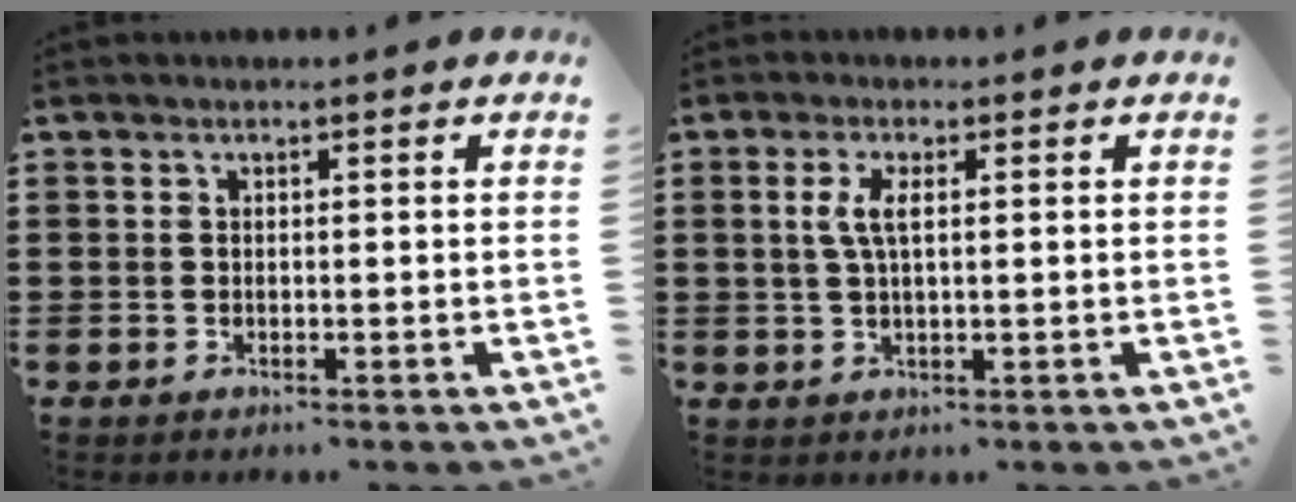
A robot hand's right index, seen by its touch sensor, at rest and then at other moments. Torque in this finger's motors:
{"motor_torque": [0.68, -0.08, 0.41, 0.13]}